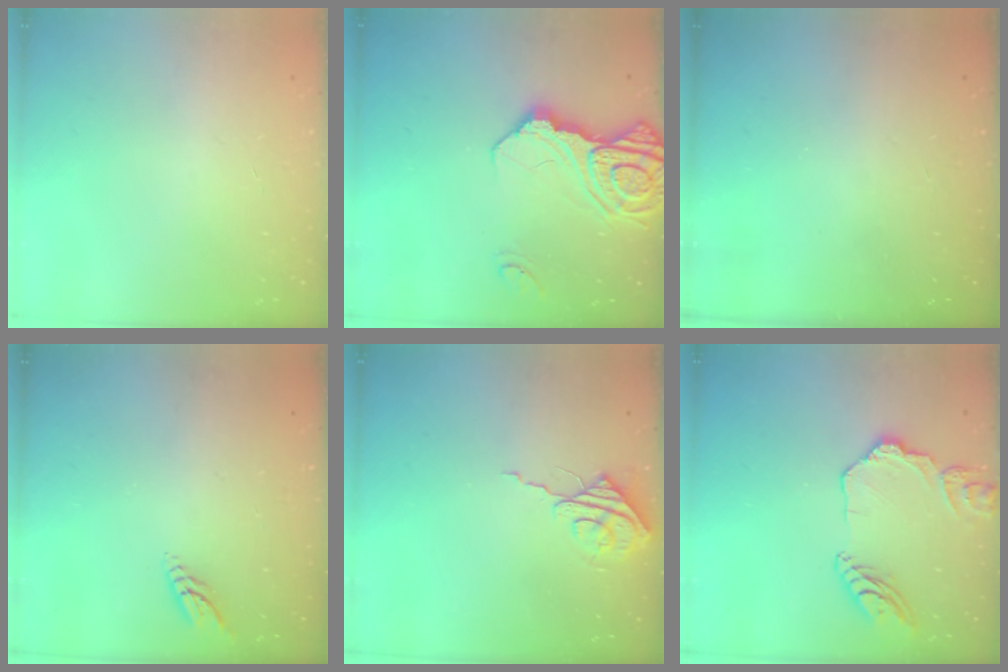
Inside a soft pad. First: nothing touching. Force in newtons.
{"total": 16.8, "press": 16.7, "slide": 1.9}
{"total": 0.0}
{"total": 4.7, "press": 4.7, "slide": 0.5}
{"total": 7.1, "press": 7.1, "slide": 0.1}
{"total": 13.4, "press": 13.4, "slide": 1.3}